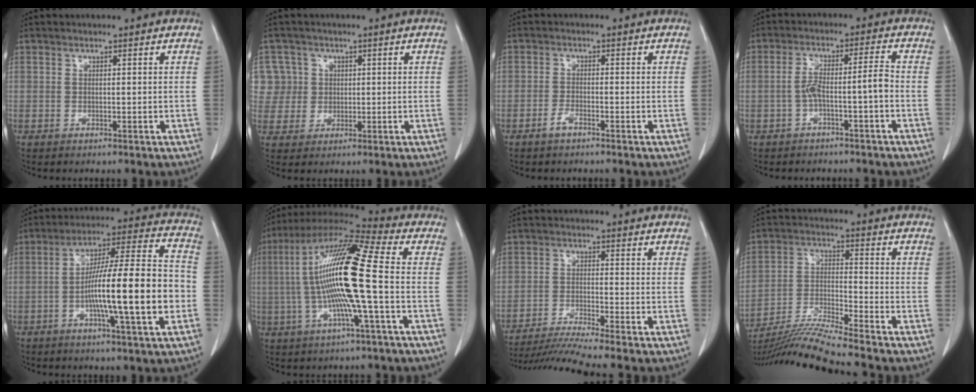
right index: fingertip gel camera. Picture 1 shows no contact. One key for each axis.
{"total": 6.5, "fx": 1.7, "fy": 6.2, "fz": -0.1, "tx": 0.014, "ty": 0.022, "tz": 0.041}
{"total": 1.9, "fx": -1.4, "fy": 0.5, "fz": 1.2, "tx": -0.024, "ty": 0.002, "tz": -0.027}
{"total": 5.2, "fx": -1.9, "fy": 0.1, "fz": 4.8, "tx": -0.094, "ty": 0.025, "tz": -0.027}
{"total": 18.0, "fx": -3.8, "fy": 1.0, "fz": 17.6, "tx": -0.287, "ty": 0.010, "tz": -0.063}
{"total": 18.0, "fx": -1.0, "fy": 0.7, "fz": 18.0, "tx": -0.351, "ty": 0.010, "tz": -0.033}
{"total": 8.1, "fx": -7.1, "fy": -2.4, "fz": 3.1, "tx": -0.049, "ty": -0.022, "tz": -0.125}
{"total": 12.1, "fx": -11.0, "fy": -2.5, "fz": 4.5, "tx": -0.079, "ty": -0.010, "tz": -0.200}